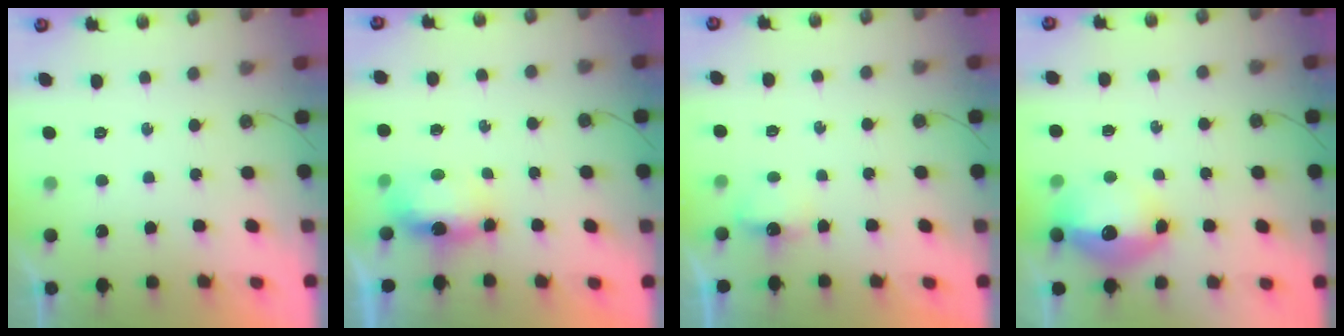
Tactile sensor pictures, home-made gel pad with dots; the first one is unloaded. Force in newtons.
{"total": 15.3, "press": 8.5, "slide": 12.7}
{"total": 3.2, "press": 3.1, "slide": 0.6}
{"total": 13.3, "press": 13.2, "slide": 1.3}